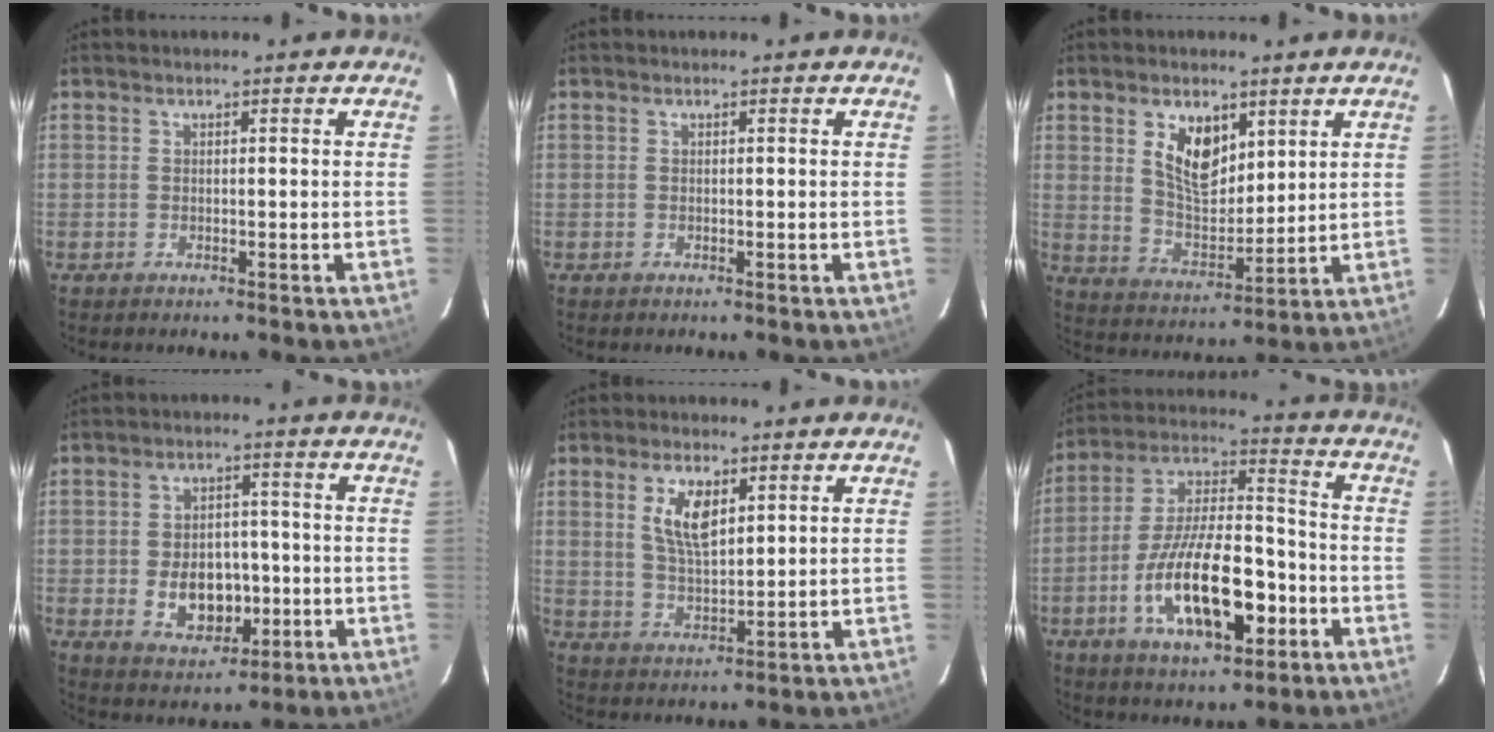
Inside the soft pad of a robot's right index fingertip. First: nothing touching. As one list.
[{"total": 0.0}, {"total": 9.5, "force": [4.3, 5.2, 6.6], "torque": [-0.116, 0.006, 0.091]}, {"total": 11.2, "force": [-2.6, 7.0, 8.4], "torque": [-0.164, 0.002, -0.025]}, {"total": 7.4, "force": [3.0, 3.3, 5.9], "torque": [-0.111, 0.002, 0.063]}, {"total": 19.1, "force": [-7.0, 7.8, 16.0], "torque": [-0.303, 0.001, -0.116]}]